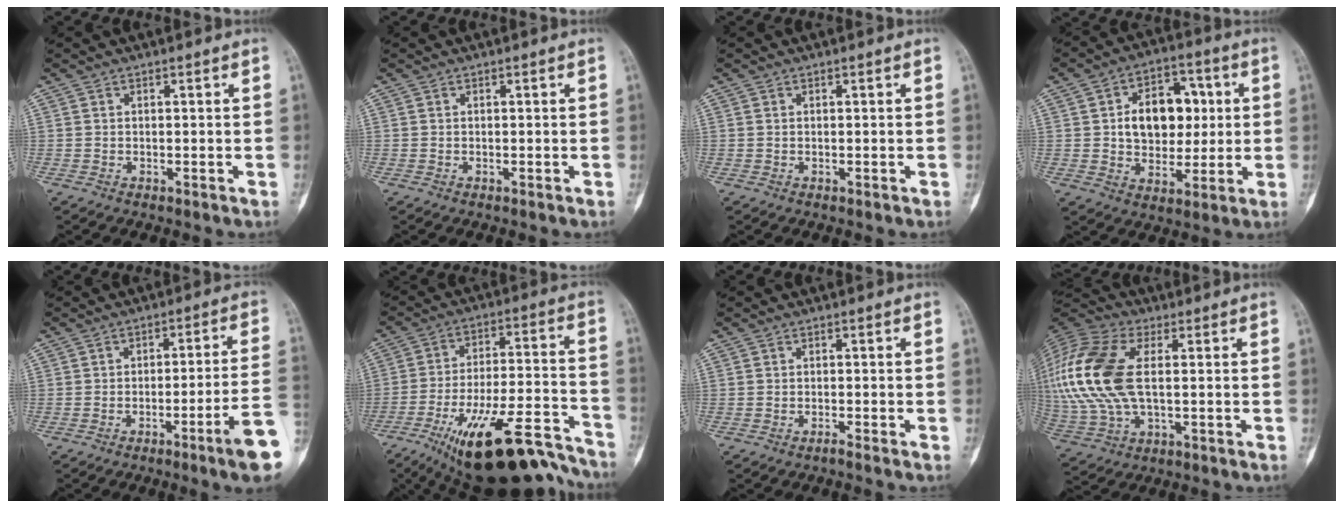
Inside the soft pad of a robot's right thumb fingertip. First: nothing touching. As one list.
[{"total": 0.0}, {"total": 0.0}, {"total": 13.7, "force": [1.9, 9.7, 9.5], "torque": [-0.097, 0.012, 0.033]}, {"total": 10.6, "force": [-4.8, -0.4, 9.5], "torque": [-0.133, 0.022, -0.070]}, {"total": 23.6, "force": [-18.4, 6.1, 13.6], "torque": [-0.180, 0.083, -0.295]}, {"total": 0.6, "force": [-0.6, -0.2, 0.3], "torque": [-0.009, 0.001, -0.012]}, {"total": 21.0, "force": [2.4, 11.3, 17.6], "torque": [-0.417, 0.009, 0.041]}]